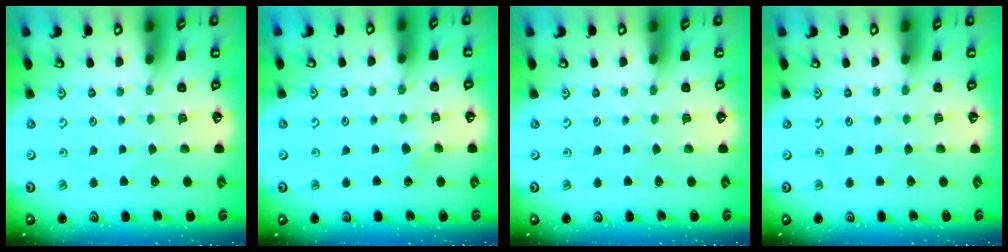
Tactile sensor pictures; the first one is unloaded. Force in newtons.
{"total": 2.3, "press": 2.3, "slide": 0.2}
{"total": 0.0}
{"total": 0.0}